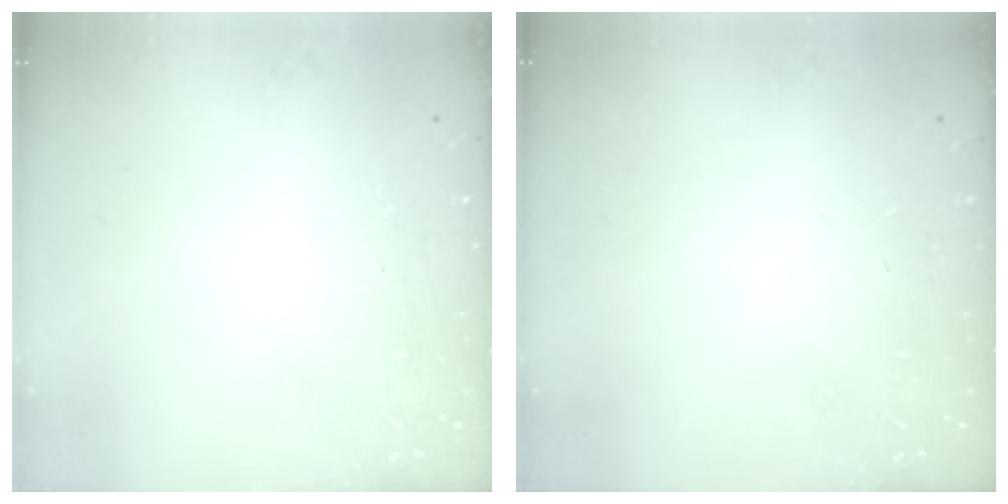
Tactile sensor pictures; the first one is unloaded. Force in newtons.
{"total": 0.0}